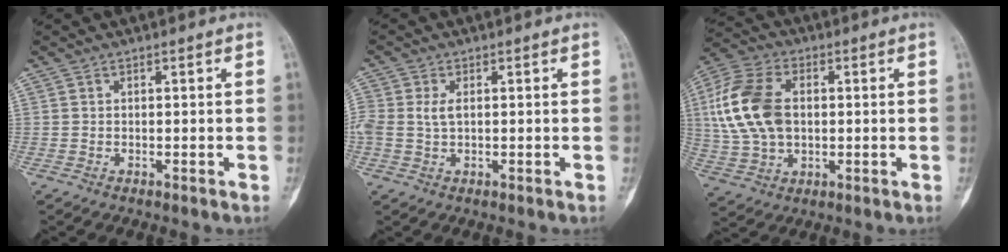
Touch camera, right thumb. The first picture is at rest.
{"total": 3.4, "force": [0.3, 2.0, 2.8], "torque": [-0.075, 0.004, 0.004]}
{"total": 15.8, "force": [1.7, 10.3, 11.8], "torque": [-0.239, 0.012, 0.032]}